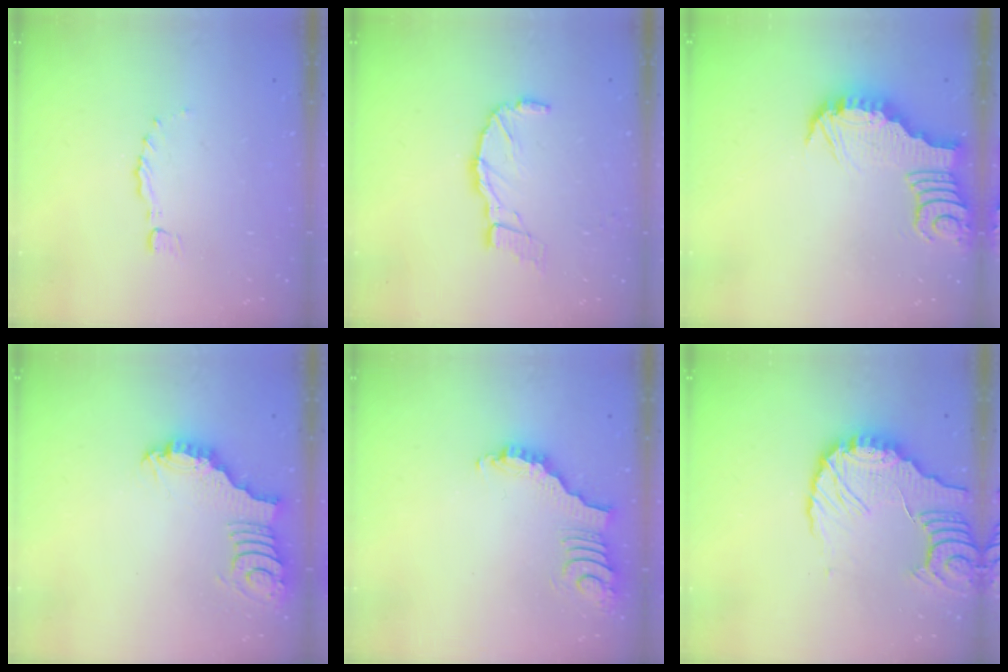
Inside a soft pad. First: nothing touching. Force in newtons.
{"total": 10.3, "press": 10.3, "slide": 1.2}
{"total": 3.7, "press": 3.7, "slide": 0.1}
{"total": 3.2, "press": 3.2, "slide": 0.1}
{"total": 3.8, "press": 3.7, "slide": 0.7}
{"total": 10.5, "press": 10.4, "slide": 1.1}